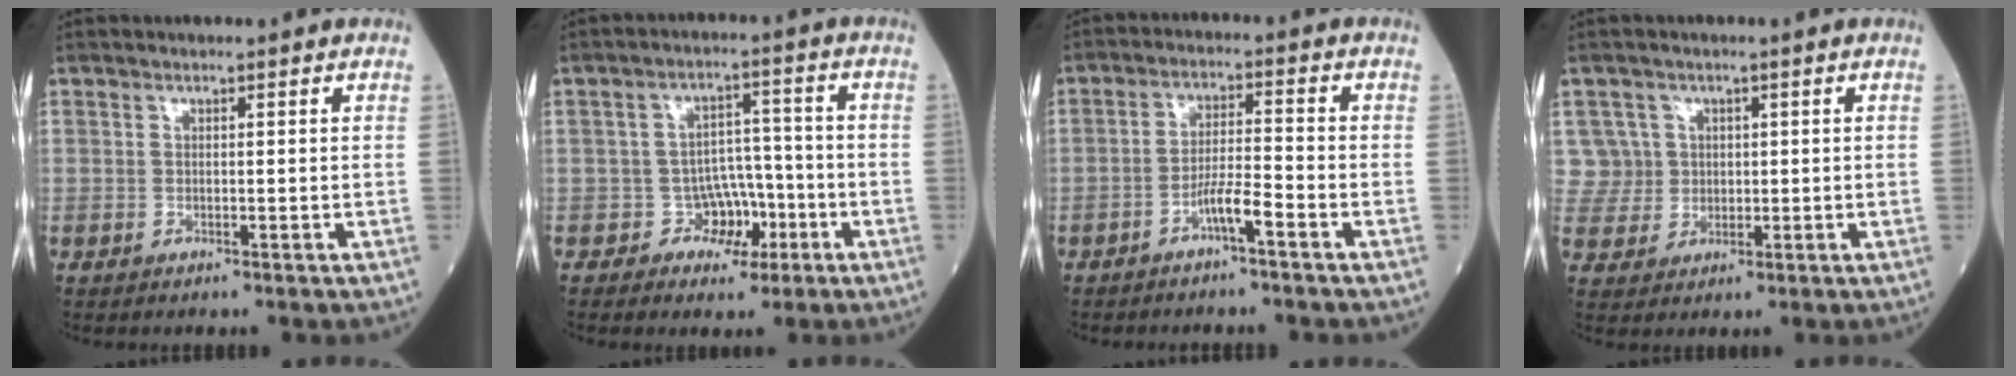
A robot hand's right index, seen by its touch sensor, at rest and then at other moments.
{"total": 5.0, "force": [-2.3, 4.2, 1.5], "torque": [-0.003, 0.019, -0.032]}
{"total": 4.2, "force": [-2.7, 0.0, 3.2], "torque": [-0.061, 0.008, -0.050]}
{"total": 5.2, "force": [1.5, 5.0, -0.3], "torque": [0.015, 0.016, 0.034]}